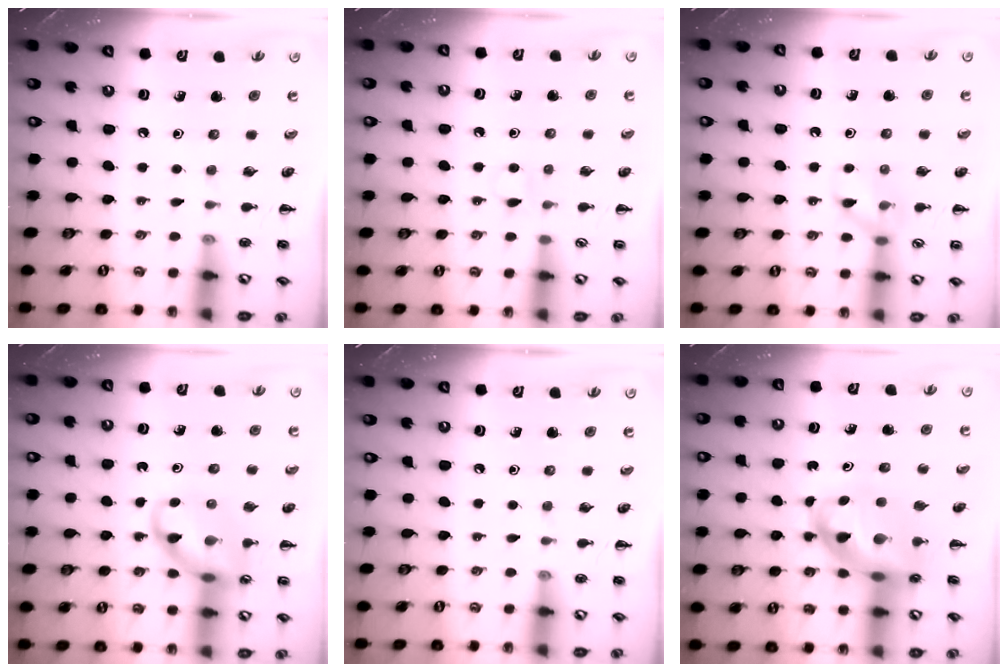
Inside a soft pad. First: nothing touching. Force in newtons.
{"total": 3.2, "press": 3.0, "slide": 1.1}
{"total": 8.3, "press": 8.3, "slide": 0.6}
{"total": 11.8, "press": 11.7, "slide": 1.6}
{"total": 0.0}
{"total": 11.9, "press": 11.5, "slide": 3.1}